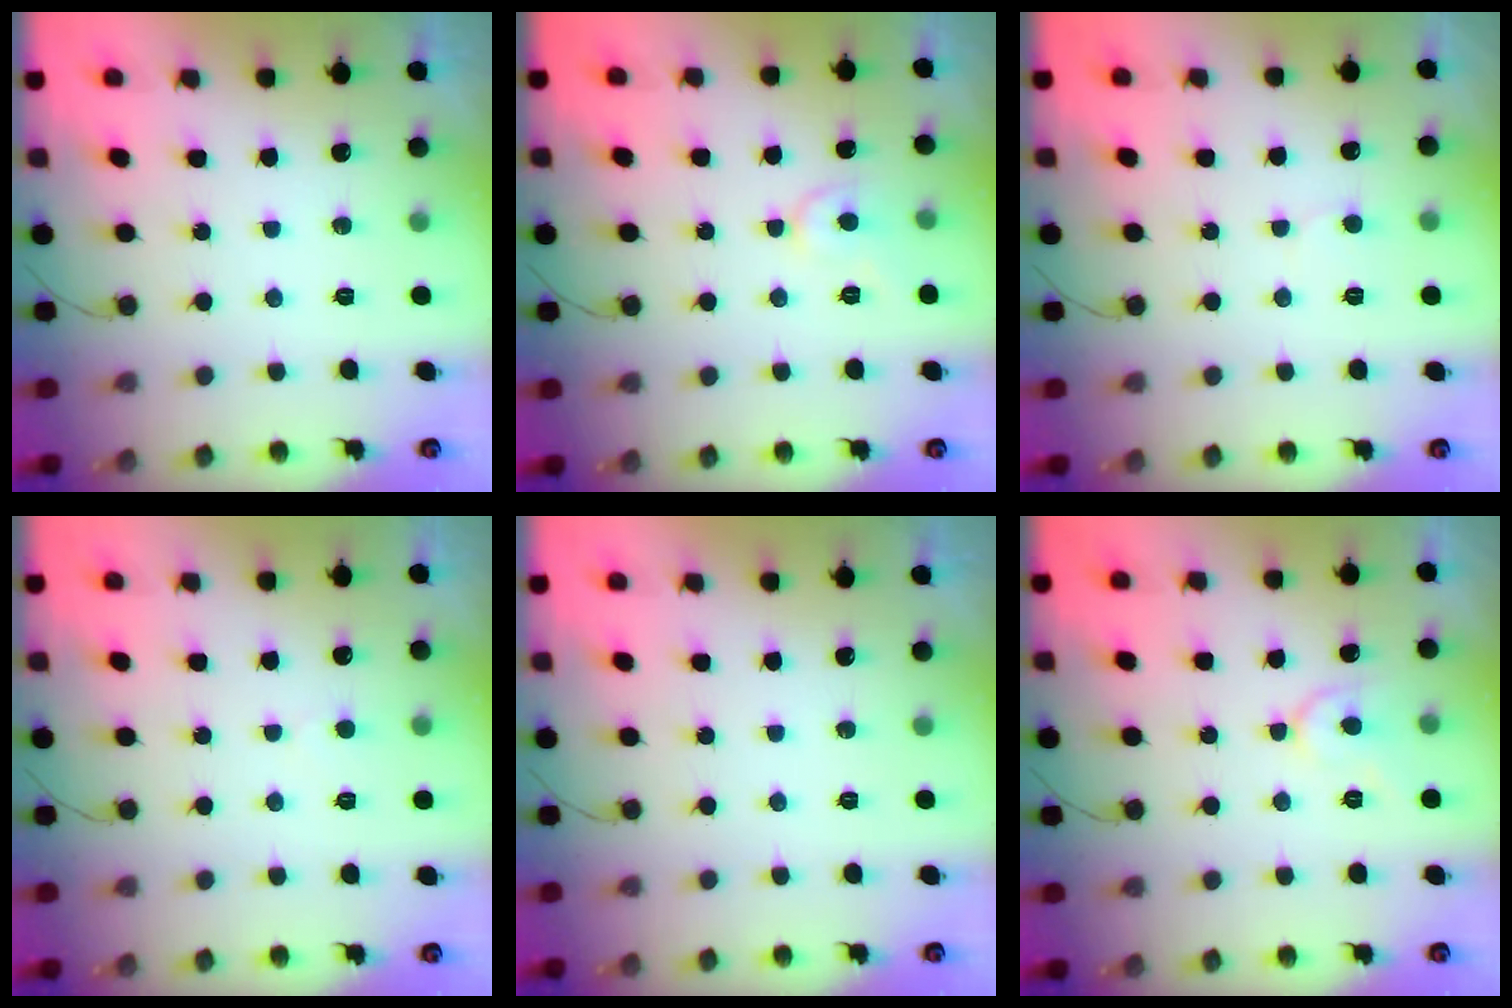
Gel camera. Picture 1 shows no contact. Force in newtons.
{"total": 5.3, "press": 5.3, "slide": 0.4}
{"total": 4.2, "press": 4.2, "slide": 0.4}
{"total": 2.9, "press": 2.9, "slide": 0.3}
{"total": 0.0}
{"total": 7.0, "press": 6.9, "slide": 0.8}